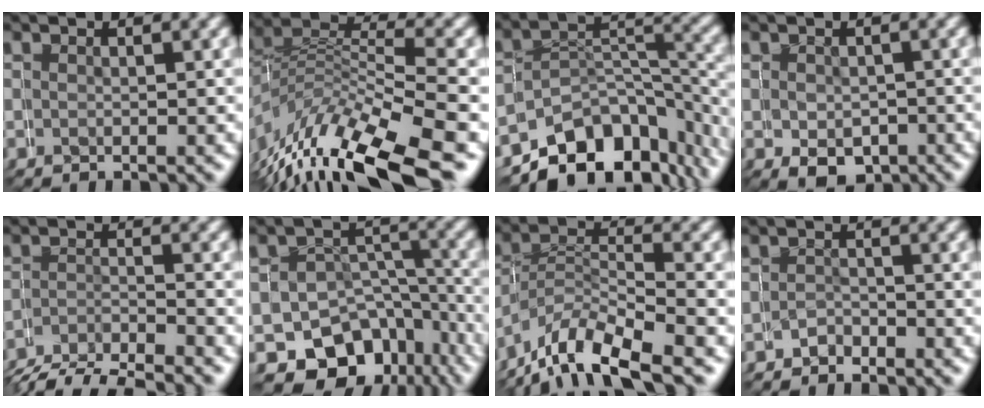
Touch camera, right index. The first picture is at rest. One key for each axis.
{"total": 9.1, "fx": -4.4, "fy": 5.5, "fz": 5.8, "tx": -0.121, "ty": -0.024, "tz": -0.057}
{"total": 9.1, "fx": -6.1, "fy": 5.6, "fz": 3.9, "tx": -0.047, "ty": -0.015, "tz": -0.090}
{"total": 3.0, "fx": -0.9, "fy": 2.8, "fz": 0.6, "tx": -0.001, "ty": -0.019, "tz": -0.005}
{"total": 2.6, "fx": -2.2, "fy": 1.4, "fz": -0.1, "tx": -0.010, "ty": -0.002, "tz": -0.044}
{"total": 8.9, "fx": -4.3, "fy": 7.6, "fz": 1.7, "tx": -0.023, "ty": -0.038, "tz": -0.056}
{"total": 5.9, "fx": -4.4, "fy": 3.4, "fz": 2.0, "tx": -0.061, "ty": -0.015, "tz": -0.068}
{"total": 3.1, "fx": -2.1, "fy": 1.0, "fz": -2.0, "tx": 0.024, "ty": -0.005, "tz": -0.036}